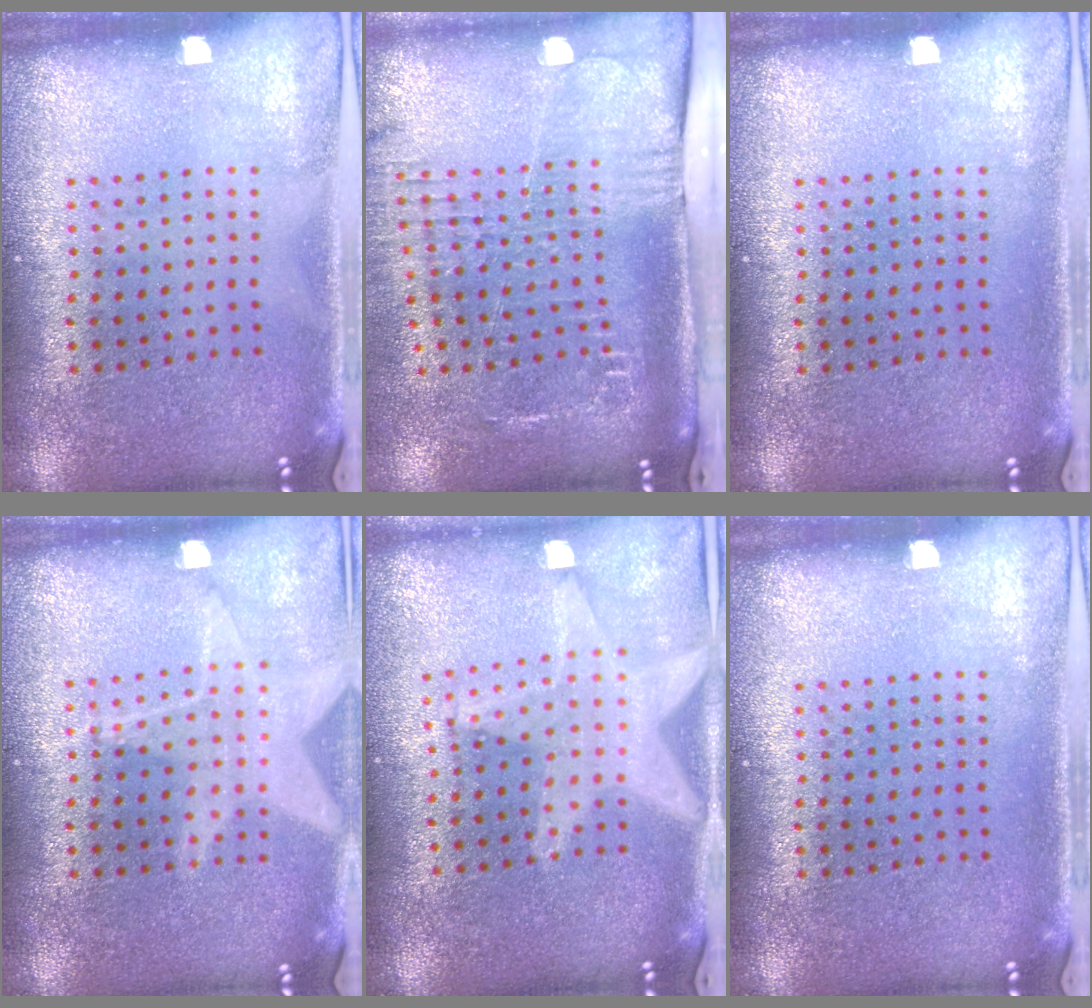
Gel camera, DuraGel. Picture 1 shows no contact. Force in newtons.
{"total": 2.6, "press": 2.1, "slide": 1.6}
{"total": 0.0}
{"total": 1.3, "press": 1.3, "slide": 0.3}
{"total": 2.3, "press": 1.8, "slide": 1.3}
{"total": 0.0}